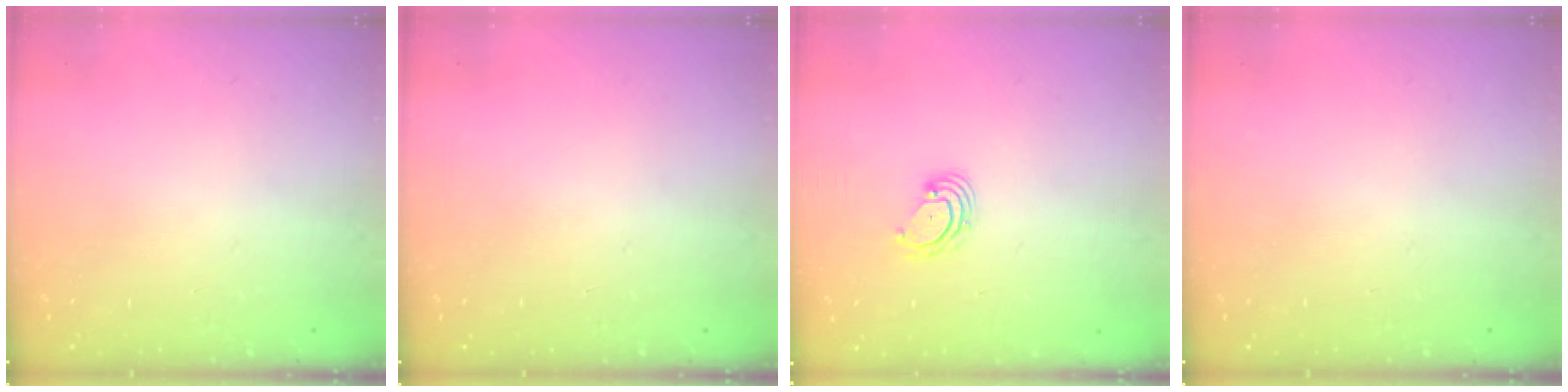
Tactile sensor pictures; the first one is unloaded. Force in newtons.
{"total": 0.0}
{"total": 3.7, "press": 3.7, "slide": 0.4}
{"total": 0.0}